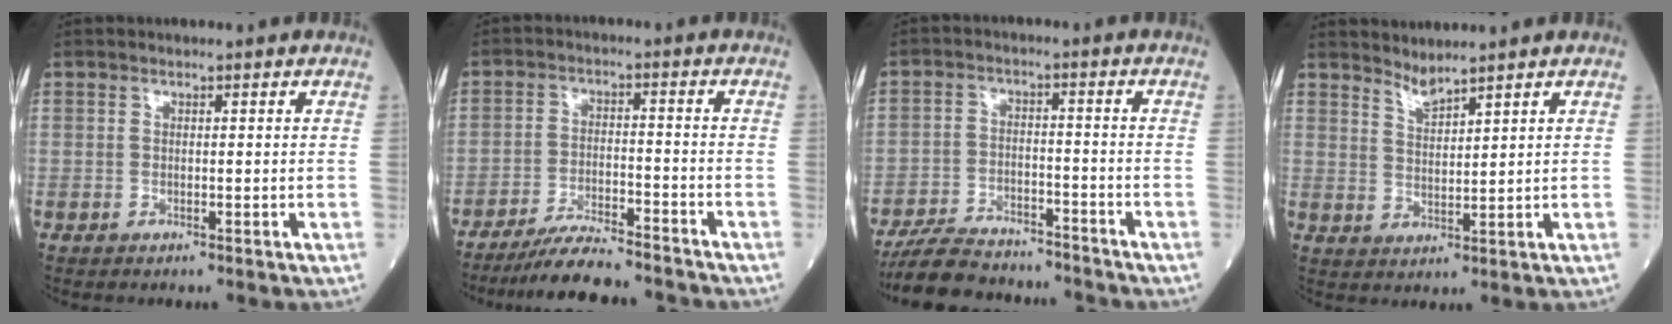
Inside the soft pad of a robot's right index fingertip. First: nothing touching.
{"total": 10.7, "force": [-9.9, 0.8, 3.9], "torque": [-0.061, -0.006, -0.163]}
{"total": 12.1, "force": [-11.0, 3.4, 3.5], "torque": [-0.058, 0.009, -0.177]}
{"total": 2.7, "force": [2.6, -0.6, 0.5], "torque": [-0.013, -0.009, 0.056]}